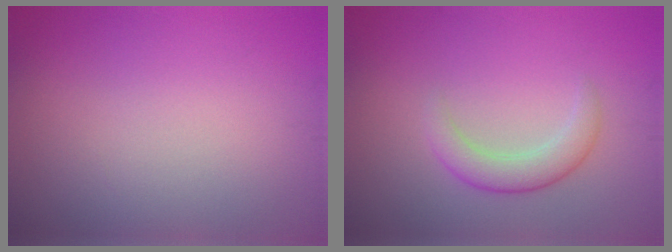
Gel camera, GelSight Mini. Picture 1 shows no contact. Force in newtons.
{"total": 2.8, "press": 2.8, "slide": 0.2}